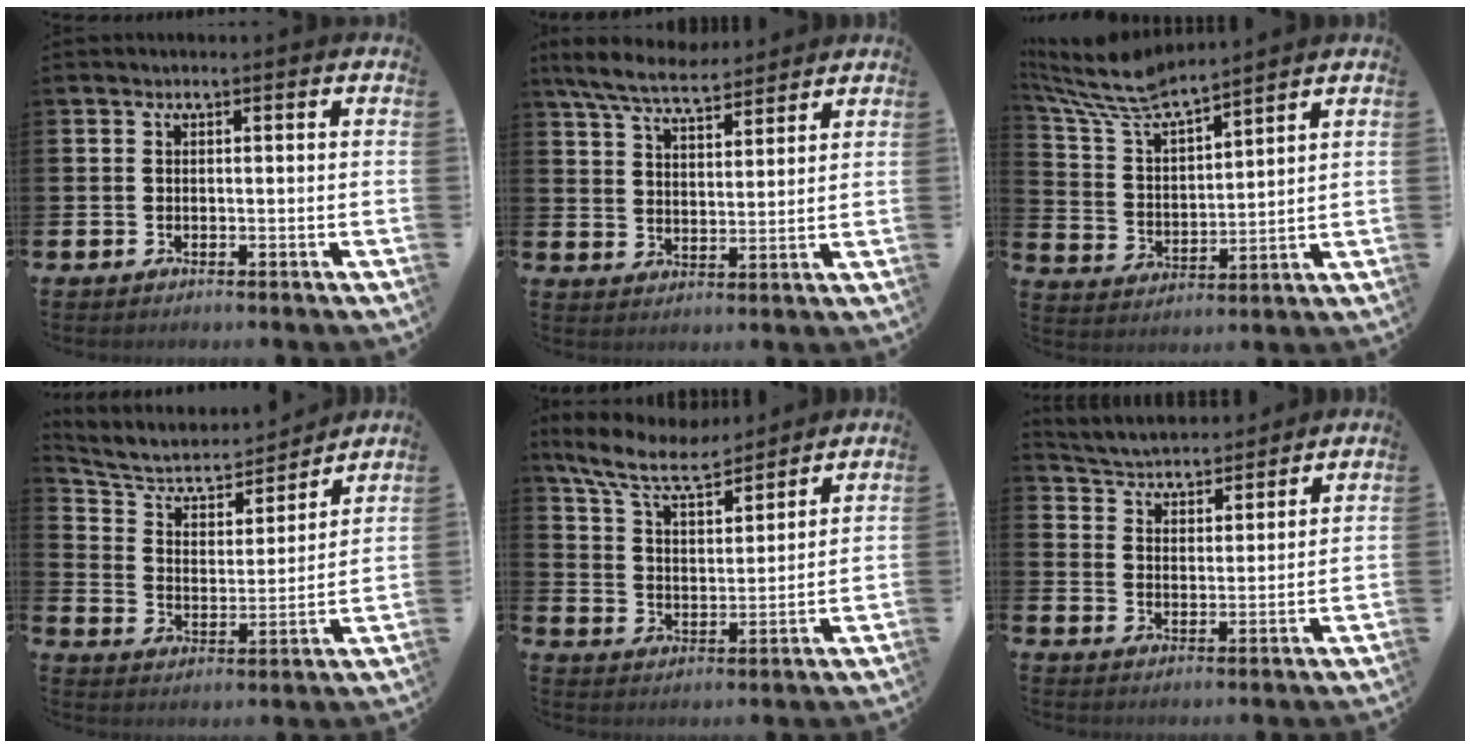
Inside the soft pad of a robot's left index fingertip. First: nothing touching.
{"total": 7.2, "force": [6.7, 1.4, 2.2], "torque": [-0.070, -0.025, 0.122]}
{"total": 7.5, "force": [7.1, 1.2, 2.2], "torque": [-0.080, -0.047, 0.122]}
{"total": 7.4, "force": [6.4, 3.1, 2.1], "torque": [-0.077, -0.048, 0.105]}
{"total": 9.0, "force": [8.0, 2.3, 3.5], "torque": [-0.104, -0.040, 0.143]}
{"total": 4.5, "force": [4.4, 1.0, 0.1], "torque": [-0.028, -0.036, 0.074]}